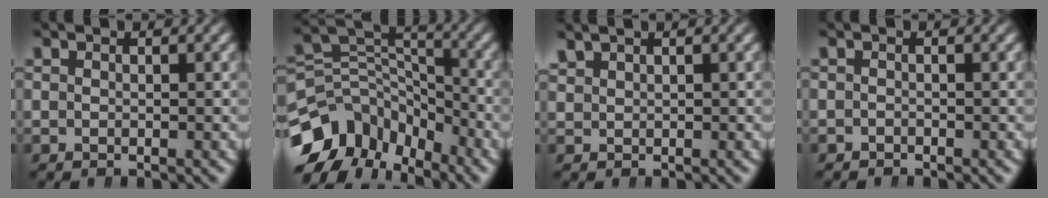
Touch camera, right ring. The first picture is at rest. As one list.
[{"total": 10.8, "force": [-3.5, 8.3, 6.0], "torque": [-0.107, -0.037, -0.052]}, {"total": 1.3, "force": [1.3, 0.0, -0.1], "torque": [-0.002, 0.004, 0.030]}, {"total": 0.8, "force": [-0.7, 0.0, -0.3], "torque": [0.003, -0.005, -0.010]}]